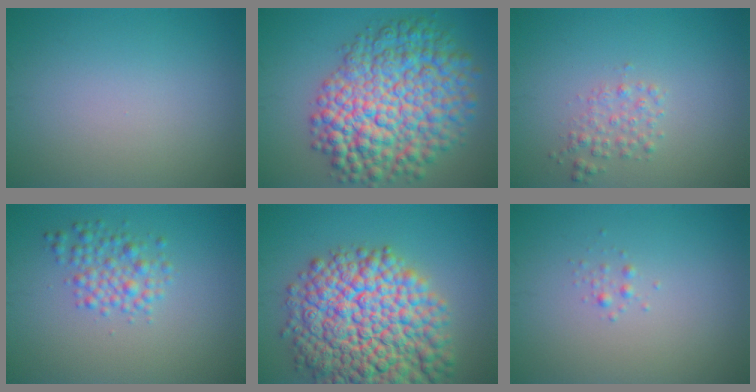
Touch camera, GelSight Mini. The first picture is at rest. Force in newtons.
{"total": 12.1, "press": 12.1, "slide": 0.3}
{"total": 1.7, "press": 1.7, "slide": 0.1}
{"total": 2.8, "press": 2.8, "slide": 0.1}
{"total": 15.1, "press": 15.0, "slide": 0.6}
{"total": 0.7, "press": 0.7, "slide": 0.0}